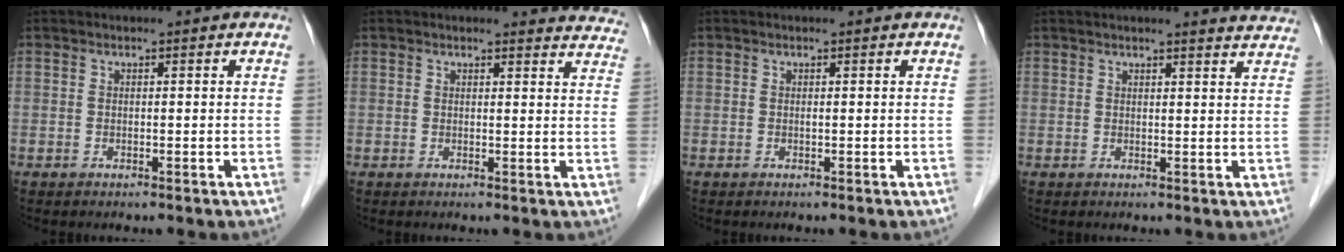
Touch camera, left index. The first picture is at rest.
{"total": 8.5, "force": [8.3, 1.6, 0.5], "torque": [0.034, -0.038, 0.050]}
{"total": 0.0}
{"total": 7.6, "force": [7.3, 0.3, 2.0], "torque": [-0.017, -0.008, 0.061]}